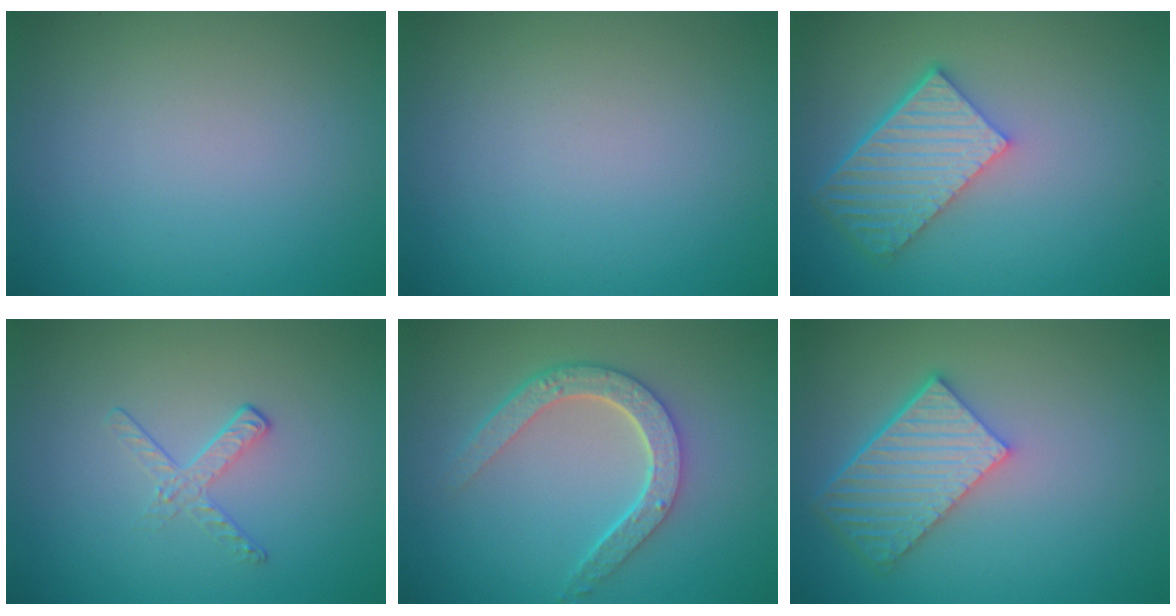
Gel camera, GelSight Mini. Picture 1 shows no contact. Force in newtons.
{"total": 0.0}
{"total": 5.7, "press": 4.3, "slide": 3.8}
{"total": 1.7, "press": 0.7, "slide": 1.5}
{"total": 4.4, "press": 3.4, "slide": 2.7}
{"total": 5.8, "press": 4.5, "slide": 3.6}